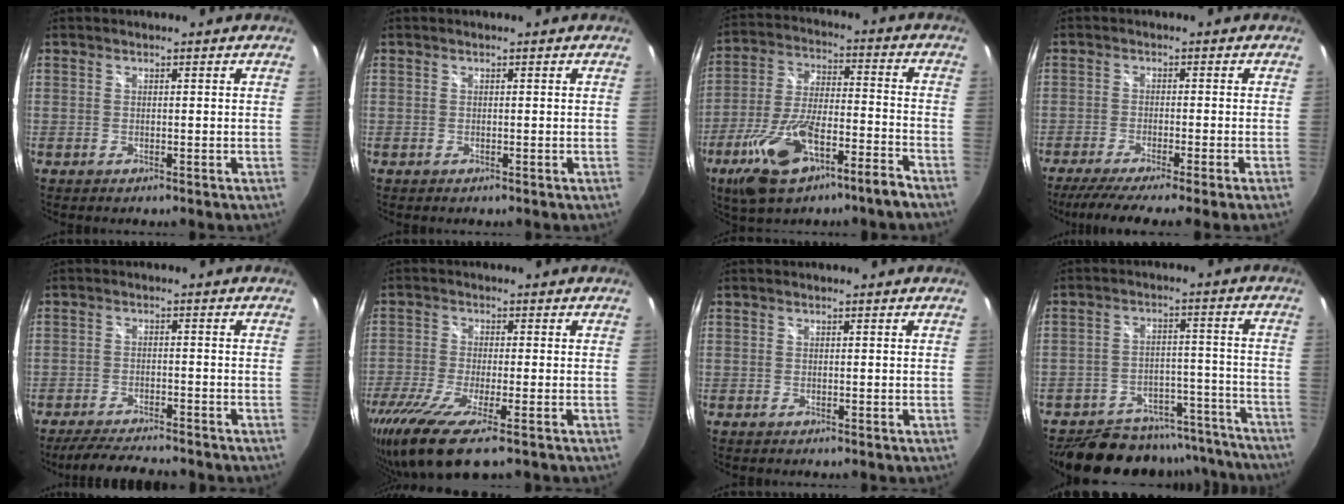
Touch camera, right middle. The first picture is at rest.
{"total": 0.0}
{"total": 16.0, "force": [-10.2, 4.1, 11.6], "torque": [-0.238, -0.024, -0.177]}
{"total": 7.8, "force": [-6.4, -1.8, 4.1], "torque": [-0.085, -0.026, -0.103]}
{"total": 8.7, "force": [-7.8, 1.4, 3.6], "torque": [-0.091, -0.007, -0.124]}
{"total": 12.3, "force": [-7.9, 1.8, 9.2], "torque": [-0.206, -0.054, -0.144]}
{"total": 0.0}
{"total": 20.3, "force": [-17.7, 7.7, 6.2], "torque": [-0.120, 0.035, -0.217]}